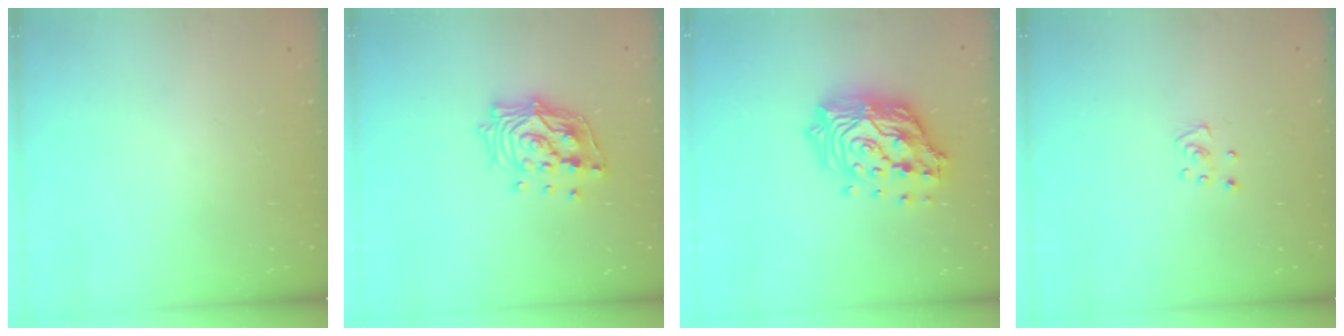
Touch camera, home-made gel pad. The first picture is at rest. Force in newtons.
{"total": 14.8, "press": 14.7, "slide": 2.0}
{"total": 19.3, "press": 19.2, "slide": 2.1}
{"total": 3.6, "press": 3.6, "slide": 0.3}